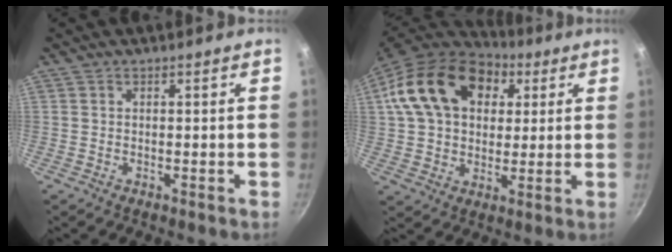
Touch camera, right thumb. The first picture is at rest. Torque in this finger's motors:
{"motor_torque": [0.81, 4.20, 0.88, -0.67, 0.21]}